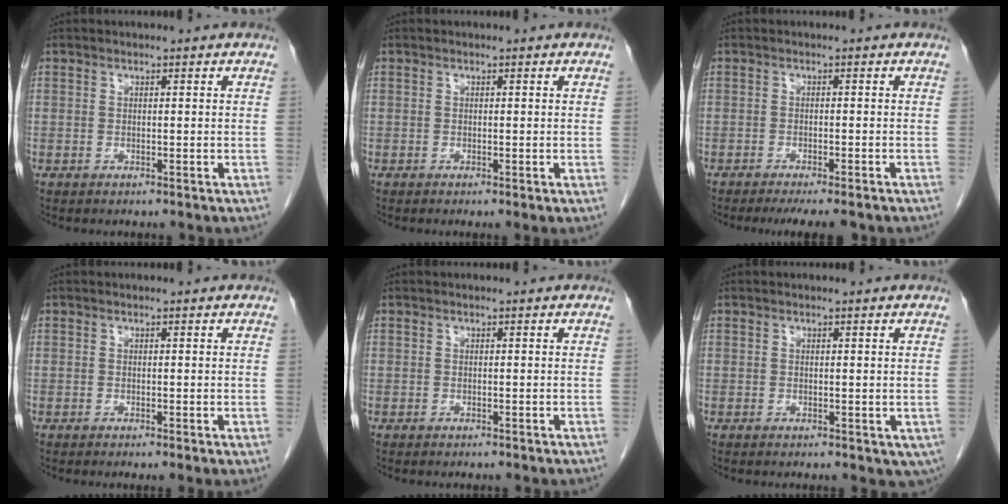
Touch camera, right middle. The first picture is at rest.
{"total": 0.7, "force": [-0.2, 0.0, 0.6], "torque": [-0.012, -0.002, -0.003]}
{"total": 7.3, "force": [-6.1, 0.9, 3.9], "torque": [-0.042, -0.012, -0.085]}
{"total": 0.8, "force": [-0.1, 0.1, 0.8], "torque": [-0.015, -0.003, -0.001]}
{"total": 0.0}
{"total": 2.2, "force": [-0.7, 1.5, 1.5], "torque": [-0.015, -0.003, -0.005]}